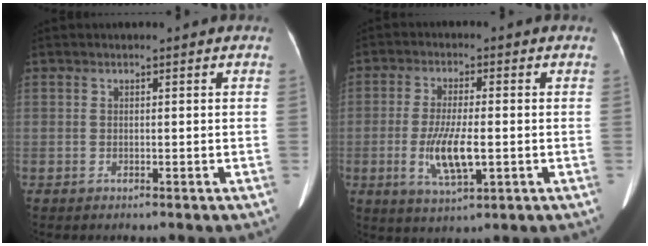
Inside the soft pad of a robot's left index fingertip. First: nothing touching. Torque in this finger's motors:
{"motor_torque": [0.98, 0.27, 0.15, 0.15]}